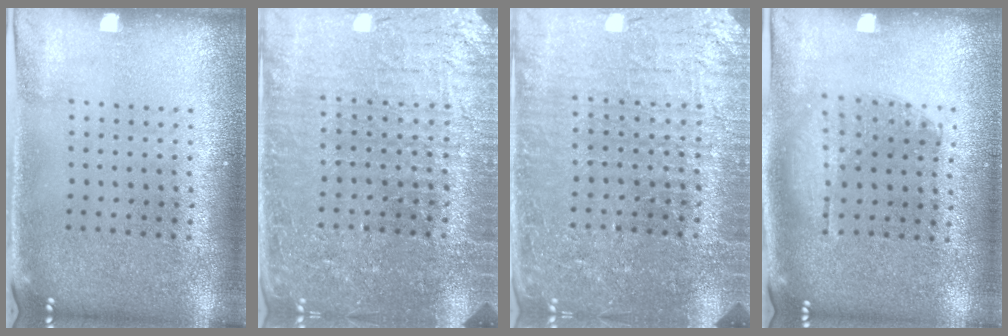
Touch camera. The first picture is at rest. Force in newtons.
{"total": 4.4, "press": 4.2, "slide": 1.3}
{"total": 4.4, "press": 4.2, "slide": 1.3}
{"total": 1.0, "press": 0.9, "slide": 0.4}